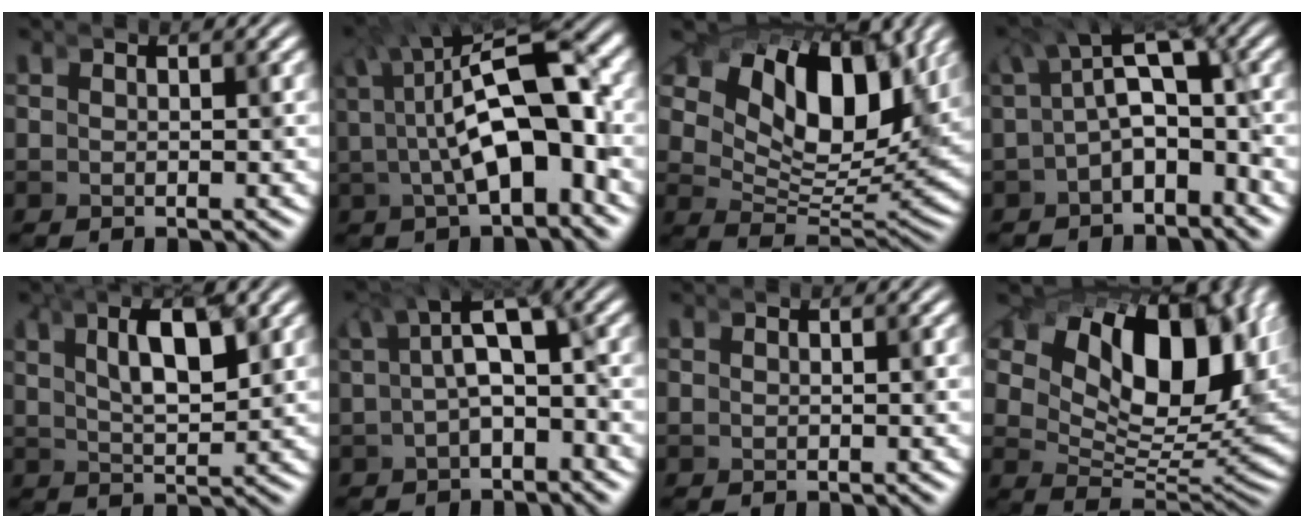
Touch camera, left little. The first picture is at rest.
{"total": 7.5, "force": [-1.3, 4.1, 6.1], "torque": [-0.102, -0.006, -0.020]}
{"total": 12.4, "force": [2.9, 7.6, 9.4], "torque": [-0.180, -0.012, 0.040]}
{"total": 5.1, "force": [-0.9, 2.8, 4.2], "torque": [-0.074, -0.016, -0.015]}
{"total": 4.4, "force": [0.3, 1.9, 4.0], "torque": [-0.070, -0.006, 0.005]}
{"total": 4.9, "force": [-0.3, 2.6, 4.1], "torque": [-0.063, -0.004, -0.010]}
{"total": 0.0}
{"total": 14.1, "force": [3.3, 8.6, 10.7], "torque": [-0.190, -0.005, 0.041]}